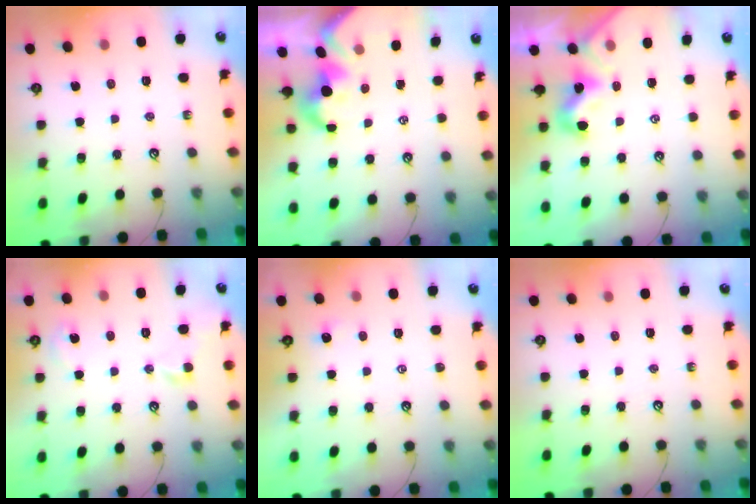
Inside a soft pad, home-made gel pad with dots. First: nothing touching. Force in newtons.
{"total": 1.7, "press": 1.4, "slide": 1.0}
{"total": 2.0, "press": 2.0, "slide": 0.5}
{"total": 3.1, "press": 3.1, "slide": 0.7}
{"total": 0.0}
{"total": 0.0}